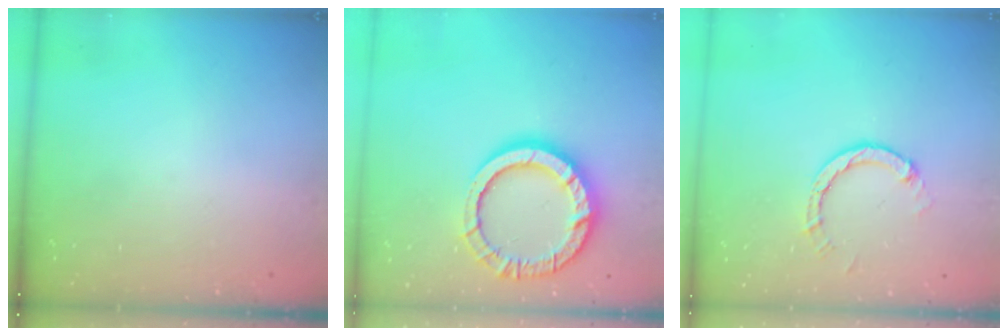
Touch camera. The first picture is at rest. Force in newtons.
{"total": 14.5, "press": 14.5, "slide": 1.1}
{"total": 3.2, "press": 3.2, "slide": 0.2}